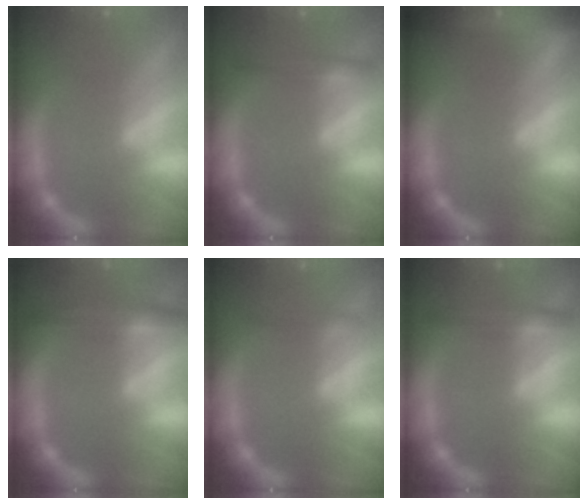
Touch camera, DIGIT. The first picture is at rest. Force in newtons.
{"total": 2.4}
{"total": 8.6}
{"total": 4.0}
{"total": 1.4}
{"total": 3.0}